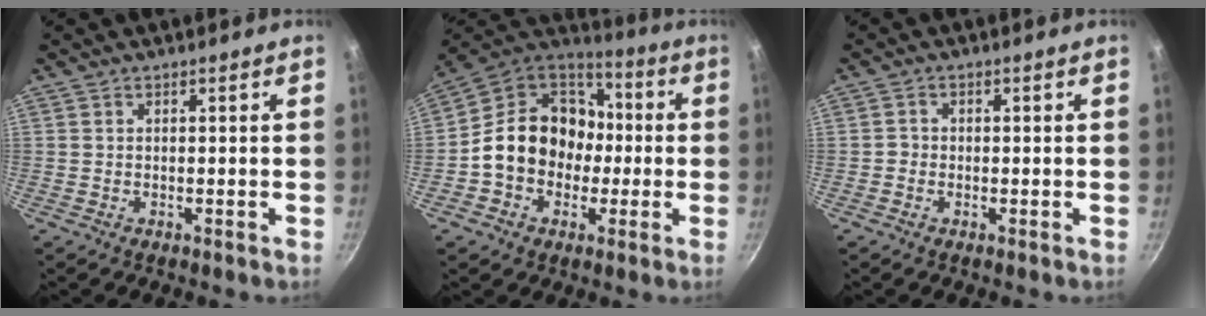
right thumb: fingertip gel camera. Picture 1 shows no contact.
{"total": 18.1, "force": [-1.4, 14.9, 10.0], "torque": [-0.136, 0.051, -0.031]}
{"total": 1.2, "force": [-0.5, 1.0, 0.3], "torque": [-0.002, 0.005, -0.013]}